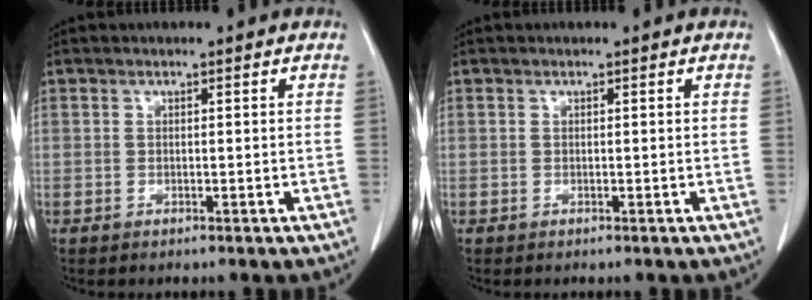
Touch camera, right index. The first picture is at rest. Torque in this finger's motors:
{"motor_torque": [0.00, 0.00, 0.00, 0.00]}